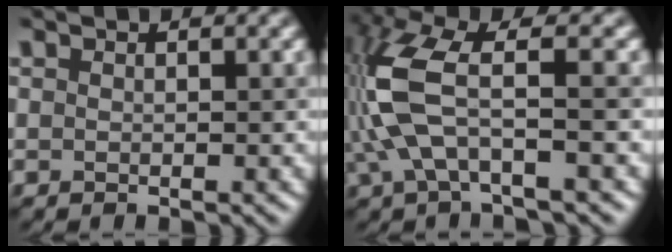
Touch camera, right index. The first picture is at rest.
{"total": 7.0, "force": [-0.1, 2.2, 6.6], "torque": [-0.168, 0.014, -0.002]}